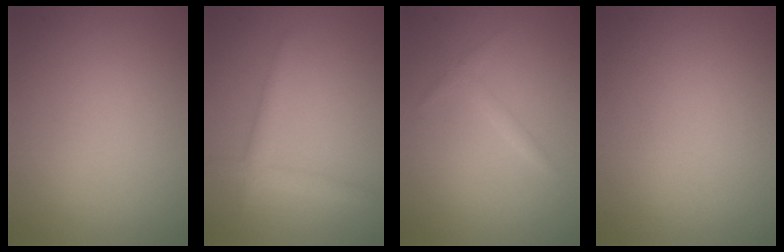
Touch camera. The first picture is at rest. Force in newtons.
{"total": 3.0, "press": 3.0, "slide": 0.2}
{"total": 1.1, "press": 1.1, "slide": 0.1}
{"total": 0.0}